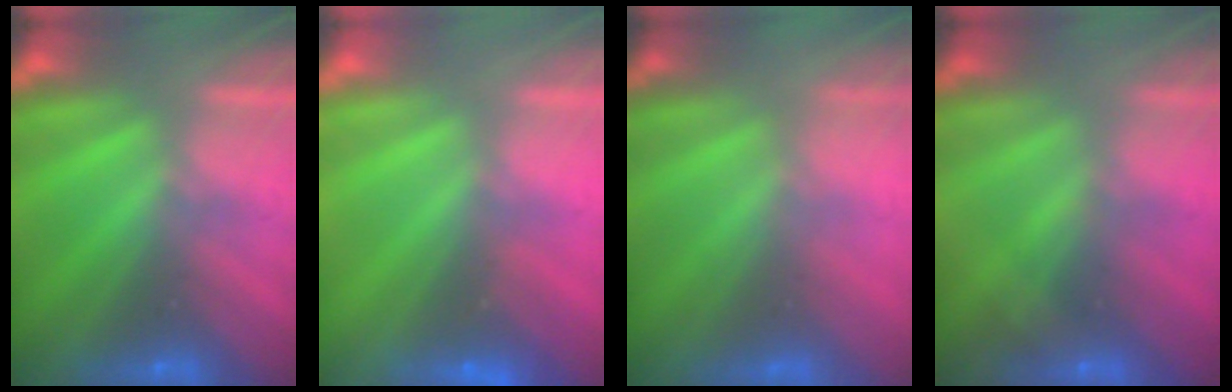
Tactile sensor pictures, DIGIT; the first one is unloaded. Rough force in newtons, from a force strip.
{"total": 2.4}
{"total": 2.4}
{"total": 1.8}